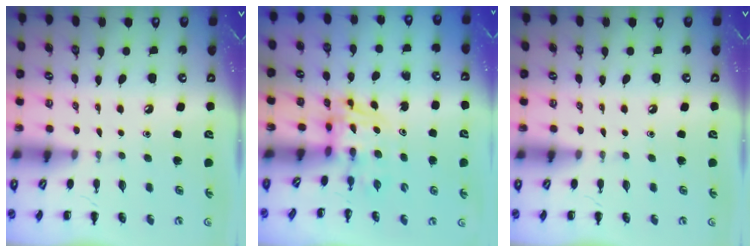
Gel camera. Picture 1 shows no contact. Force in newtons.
{"total": 2.8, "press": 2.8, "slide": 0.5}
{"total": 0.0}